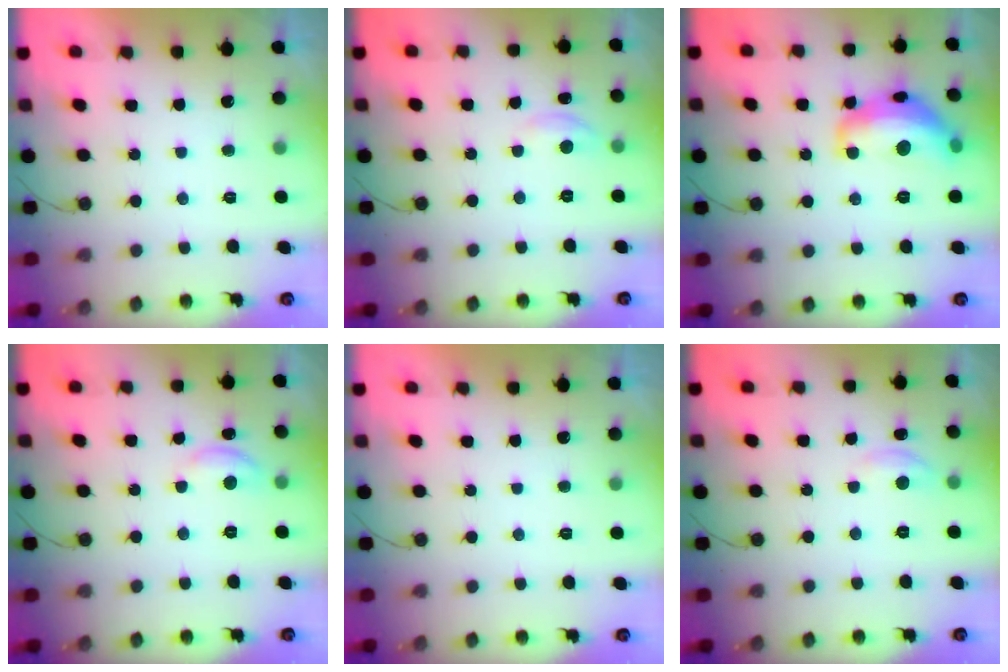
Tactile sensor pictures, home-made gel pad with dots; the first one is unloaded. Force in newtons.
{"total": 2.9, "press": 2.9, "slide": 0.3}
{"total": 16.0, "press": 16.0, "slide": 1.3}
{"total": 4.9, "press": 4.8, "slide": 0.4}
{"total": 0.0}
{"total": 2.9, "press": 2.9, "slide": 0.3}